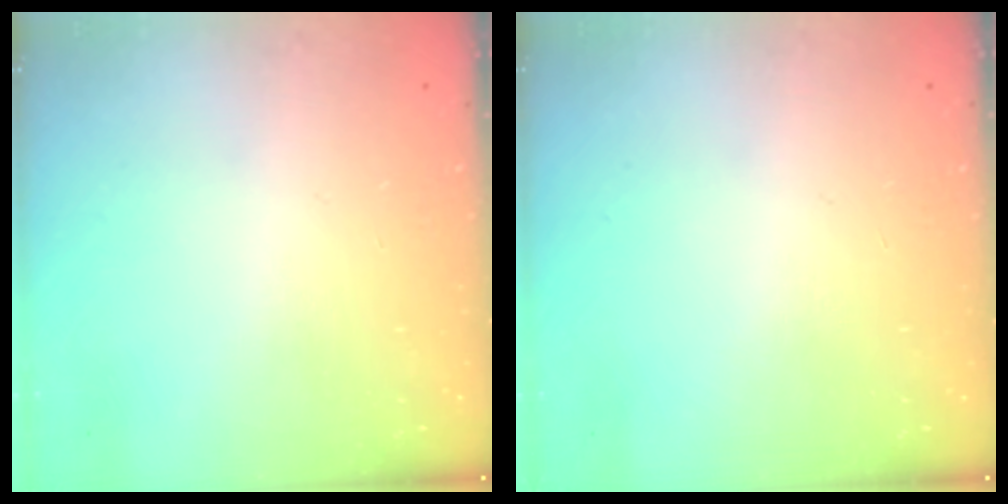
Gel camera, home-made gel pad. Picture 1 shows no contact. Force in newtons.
{"total": 0.0}